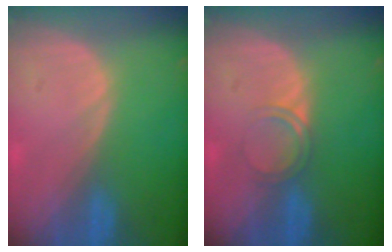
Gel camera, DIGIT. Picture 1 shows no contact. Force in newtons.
{"total": 2.4, "press": 2.4, "slide": 0.2}